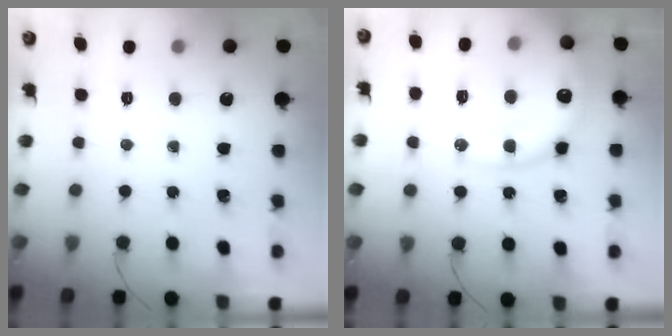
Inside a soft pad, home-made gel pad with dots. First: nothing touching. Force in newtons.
{"total": 17.7, "press": 17.5, "slide": 2.9}